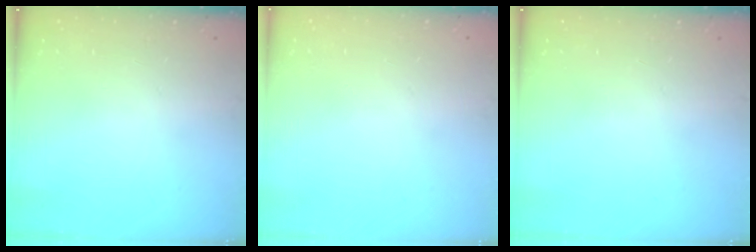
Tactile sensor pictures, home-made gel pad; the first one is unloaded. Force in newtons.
{"total": 0.0}
{"total": 0.0}